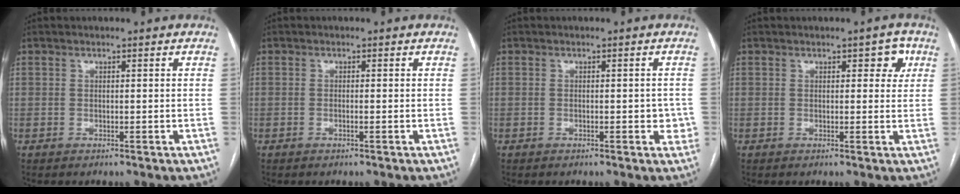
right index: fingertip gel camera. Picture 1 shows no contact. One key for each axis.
{"total": 0.6, "fx": -0.3, "fy": -0.1, "fz": 0.5, "tx": -0.012, "ty": 0.002, "tz": -0.006}
{"total": 2.4, "fx": -0.7, "fy": 1.0, "fz": 2.1, "tx": -0.021, "ty": 0.005, "tz": -0.008}
{"total": 3.2, "fx": 1.4, "fy": 1.6, "fz": 2.4, "tx": -0.021, "ty": 0.008, "tz": 0.013}